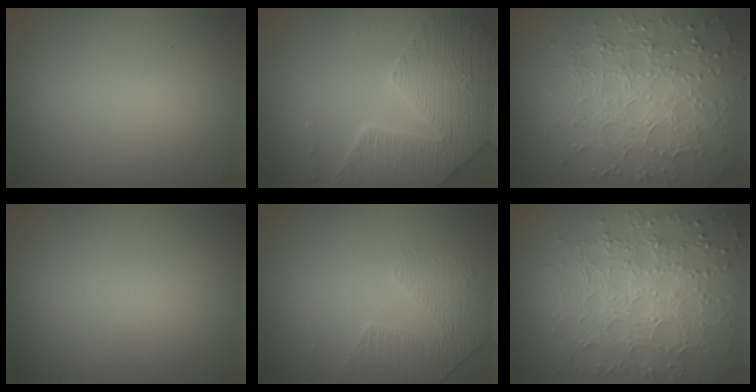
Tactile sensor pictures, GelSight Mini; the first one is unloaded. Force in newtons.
{"total": 7.8, "press": 5.7, "slide": 5.3}
{"total": 7.7, "press": 5.7, "slide": 5.2}
{"total": 0.0}
{"total": 1.8, "press": 1.4, "slide": 1.0}
{"total": 8.0, "press": 5.6, "slide": 5.6}